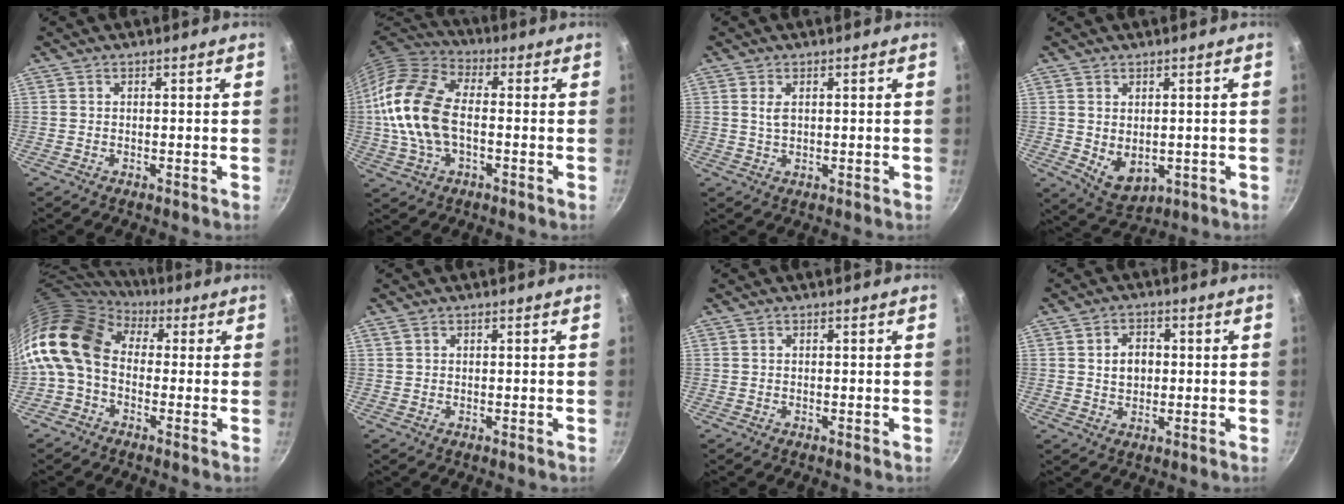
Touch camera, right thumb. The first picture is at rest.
{"total": 16.8, "force": [-1.1, 10.0, 13.5], "torque": [-0.258, 0.030, -0.033]}
{"total": 2.2, "force": [0.6, 1.3, 1.7], "torque": [-0.030, -0.004, 0.013]}
{"total": 6.4, "force": [0.1, 4.4, 4.6], "torque": [-0.064, -0.018, 0.019]}
{"total": 15.1, "force": [1.3, 11.0, 10.2], "torque": [-0.199, 0.025, 0.001]}
{"total": 0.9, "force": [0.5, 0.6, 0.4], "torque": [-0.007, 0.003, 0.010]}
{"total": 0.0}
{"total": 4.0, "force": [0.4, 3.1, 2.5], "torque": [-0.024, 0.006, 0.007]}